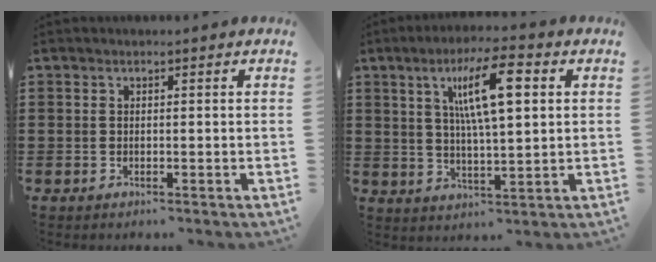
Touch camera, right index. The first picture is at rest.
{"total": 10.2, "force": [3.3, 2.3, 9.3], "torque": [-0.178, 0.009, 0.052]}